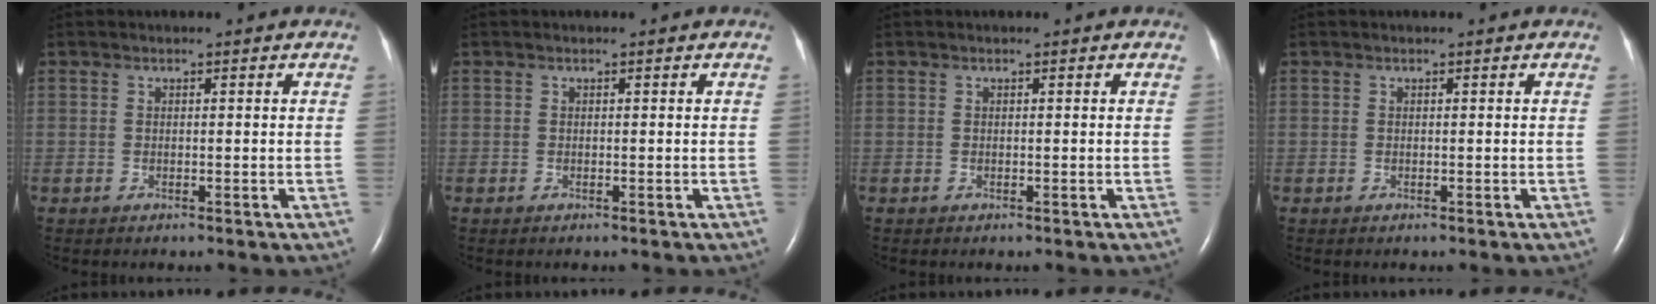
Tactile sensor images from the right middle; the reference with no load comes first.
{"total": 0.0}
{"total": 0.0}
{"total": 0.0}